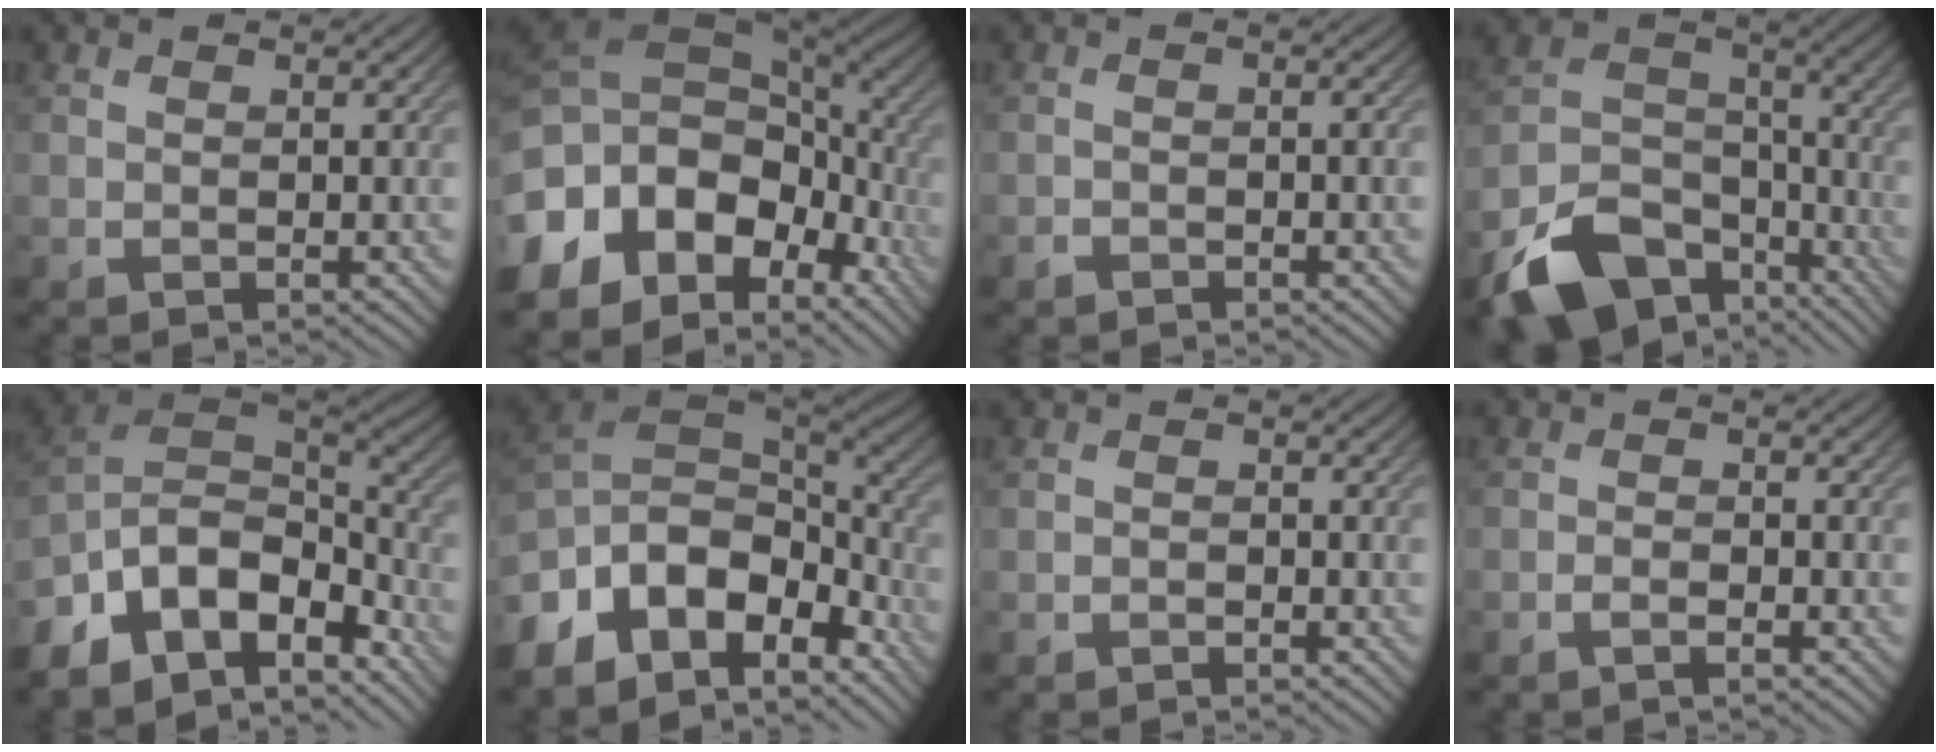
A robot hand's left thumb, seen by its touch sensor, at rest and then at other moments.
{"total": 17.5, "force": [-5.9, 11.1, 12.3], "torque": [-0.264, -0.010, -0.100]}
{"total": 1.4, "force": [-1.0, 0.4, 0.8], "torque": [-0.015, 0.003, -0.021]}
{"total": 14.9, "force": [-9.2, 8.5, 8.0], "torque": [-0.186, -0.038, -0.164]}
{"total": 14.6, "force": [-8.6, 7.8, 8.9], "torque": [-0.233, -0.024, -0.135]}
{"total": 14.0, "force": [-5.5, 8.2, 9.9], "torque": [-0.255, -0.015, -0.089]}
{"total": 0.6, "force": [-0.6, 0.2, 0.0], "torque": [0.001, 0.000, -0.011]}
{"total": 1.2, "force": [-0.9, 0.2, 0.8], "torque": [-0.015, 0.003, -0.020]}